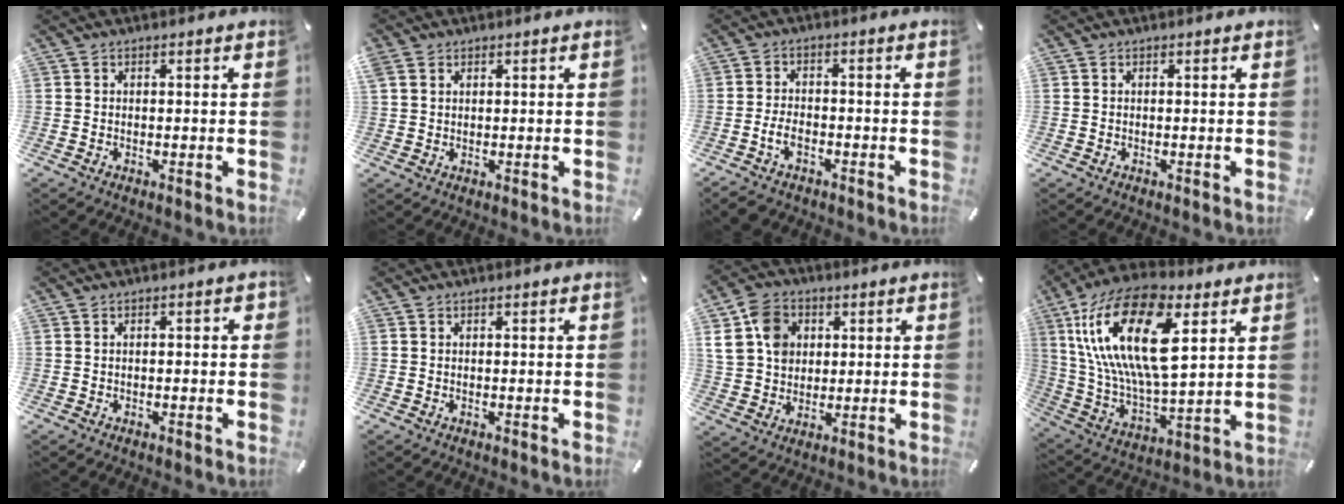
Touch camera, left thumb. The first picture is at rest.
{"total": 2.7, "force": [1.3, 2.2, 0.8], "torque": [-0.019, 0.002, 0.026]}
{"total": 4.9, "force": [-2.4, 3.0, 2.9], "torque": [-0.061, 0.013, -0.048]}
{"total": 0.0}
{"total": 1.1, "force": [-0.5, 0.6, 0.8], "torque": [-0.015, 0.003, -0.011]}
{"total": 0.0}
{"total": 10.6, "force": [2.7, 8.9, 5.0], "torque": [-0.112, 0.008, 0.051]}
{"total": 23.9, "force": [9.2, 11.1, 19.1], "torque": [-0.394, -0.021, 0.153]}